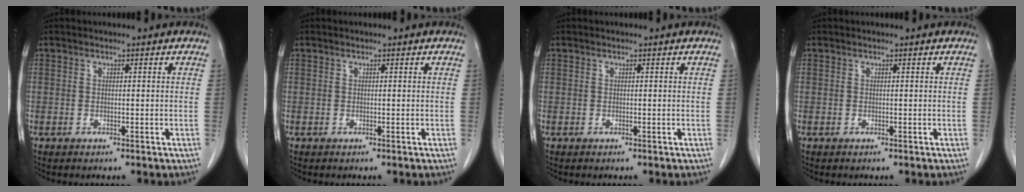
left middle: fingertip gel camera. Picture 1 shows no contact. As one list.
[{"total": 0.0}, {"total": 0.0}, {"total": 0.0}]